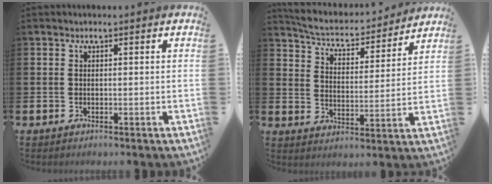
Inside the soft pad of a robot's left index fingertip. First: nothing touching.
{"total": 5.7, "force": [5.4, 1.3, 1.3], "torque": [-0.053, -0.046, 0.089]}